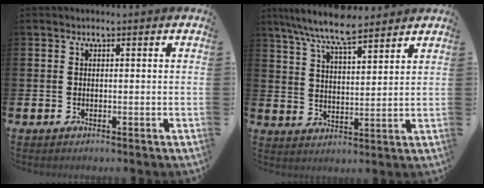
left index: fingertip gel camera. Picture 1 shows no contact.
{"total": 8.3, "force": [7.5, 1.3, 3.2], "torque": [-0.076, -0.034, 0.134]}